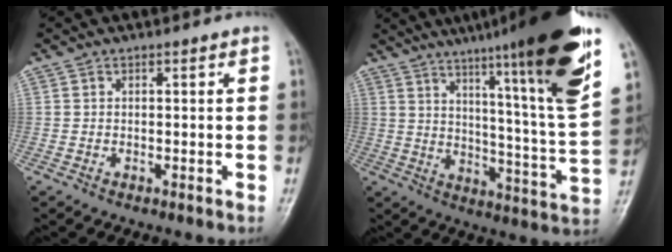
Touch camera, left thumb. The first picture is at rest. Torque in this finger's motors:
{"motor_torque": [3.00, 1.71, 1.91, -0.87, 0.31]}